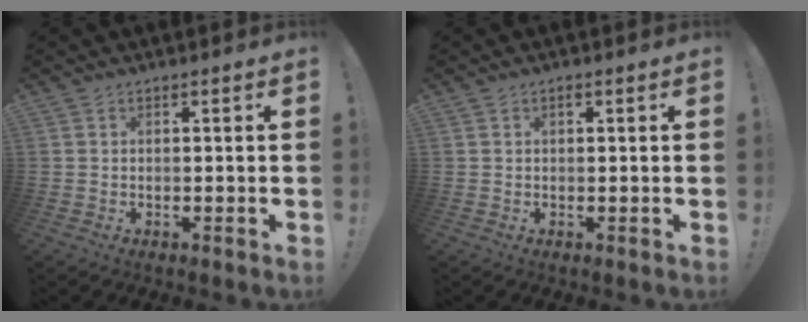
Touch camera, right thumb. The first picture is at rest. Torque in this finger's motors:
{"motor_torque": [-0.20, 0.12, -0.16, 0.10, -0.02]}